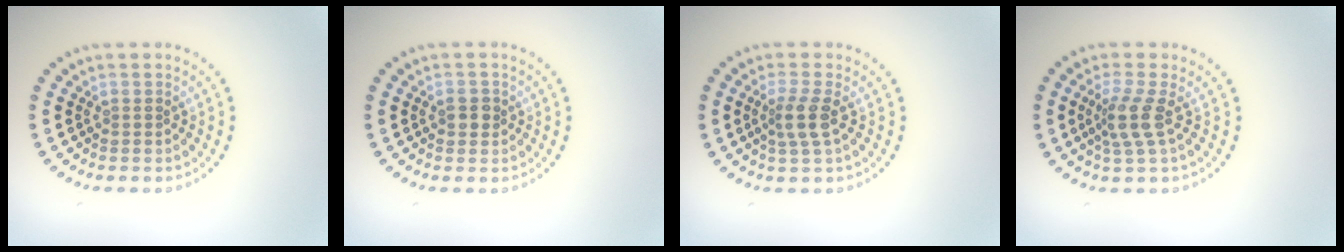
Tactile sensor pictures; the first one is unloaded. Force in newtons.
{"total": 1.4, "press": 1.4, "slide": 0.2}
{"total": 2.3, "press": 1.9, "slide": 1.3}
{"total": 2.6, "press": 1.9, "slide": 1.7}